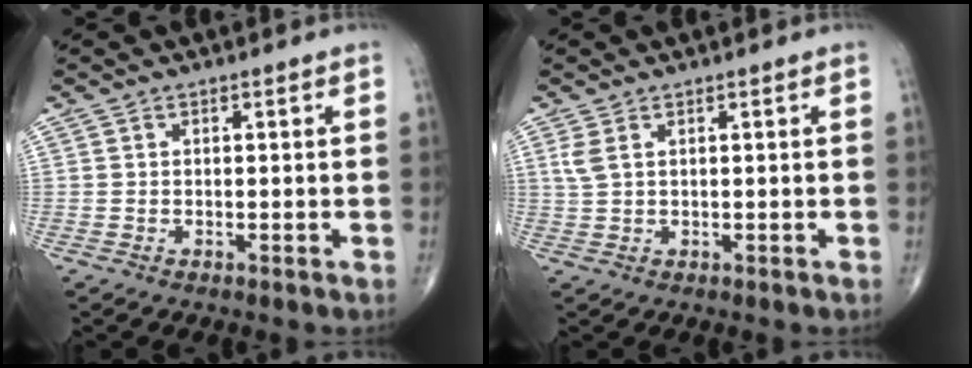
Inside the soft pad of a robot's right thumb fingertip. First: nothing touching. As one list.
[{"total": 2.2, "force": [1.0, 0.9, 1.8], "torque": [-0.047, 0.007, 0.029]}]